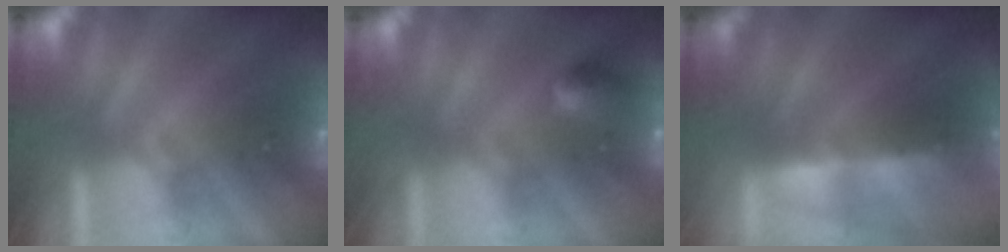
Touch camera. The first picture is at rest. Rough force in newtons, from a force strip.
{"total": 2.7}
{"total": 12.7}